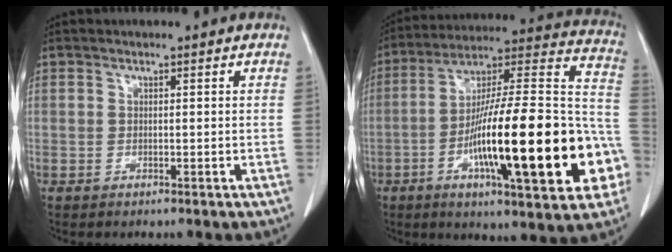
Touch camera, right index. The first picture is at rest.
{"total": 29.5, "force": [-8.4, 4.7, 27.9], "torque": [-0.378, 0.003, -0.133]}